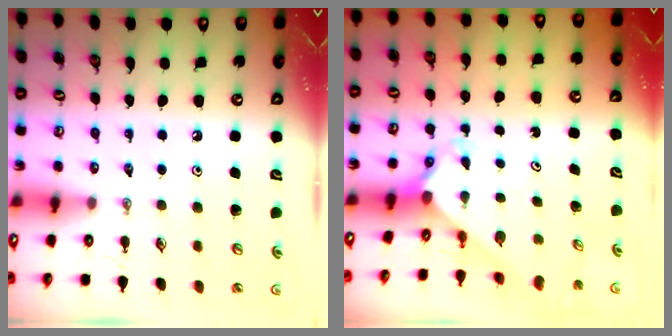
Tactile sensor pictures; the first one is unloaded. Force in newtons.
{"total": 2.3, "press": 2.3, "slide": 0.2}